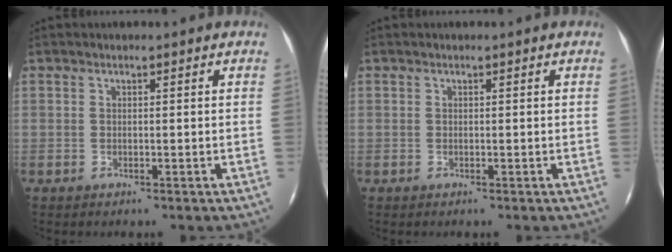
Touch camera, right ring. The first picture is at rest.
{"total": 0.0}